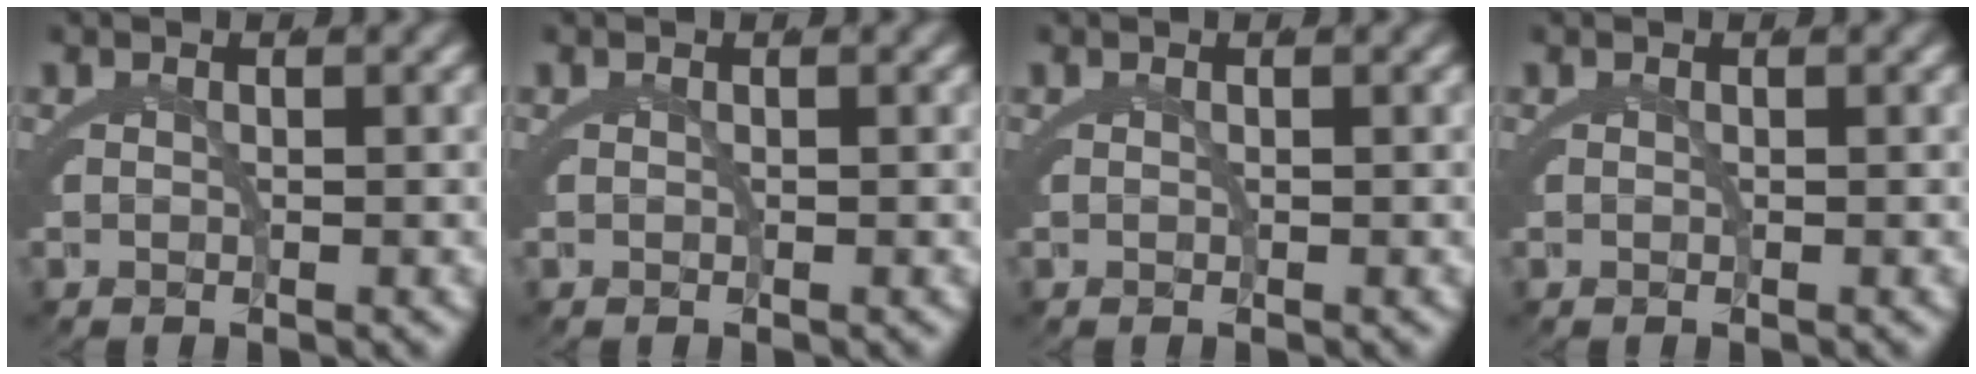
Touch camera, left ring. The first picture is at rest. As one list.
[{"total": 0.0}, {"total": 0.0}, {"total": 0.0}]